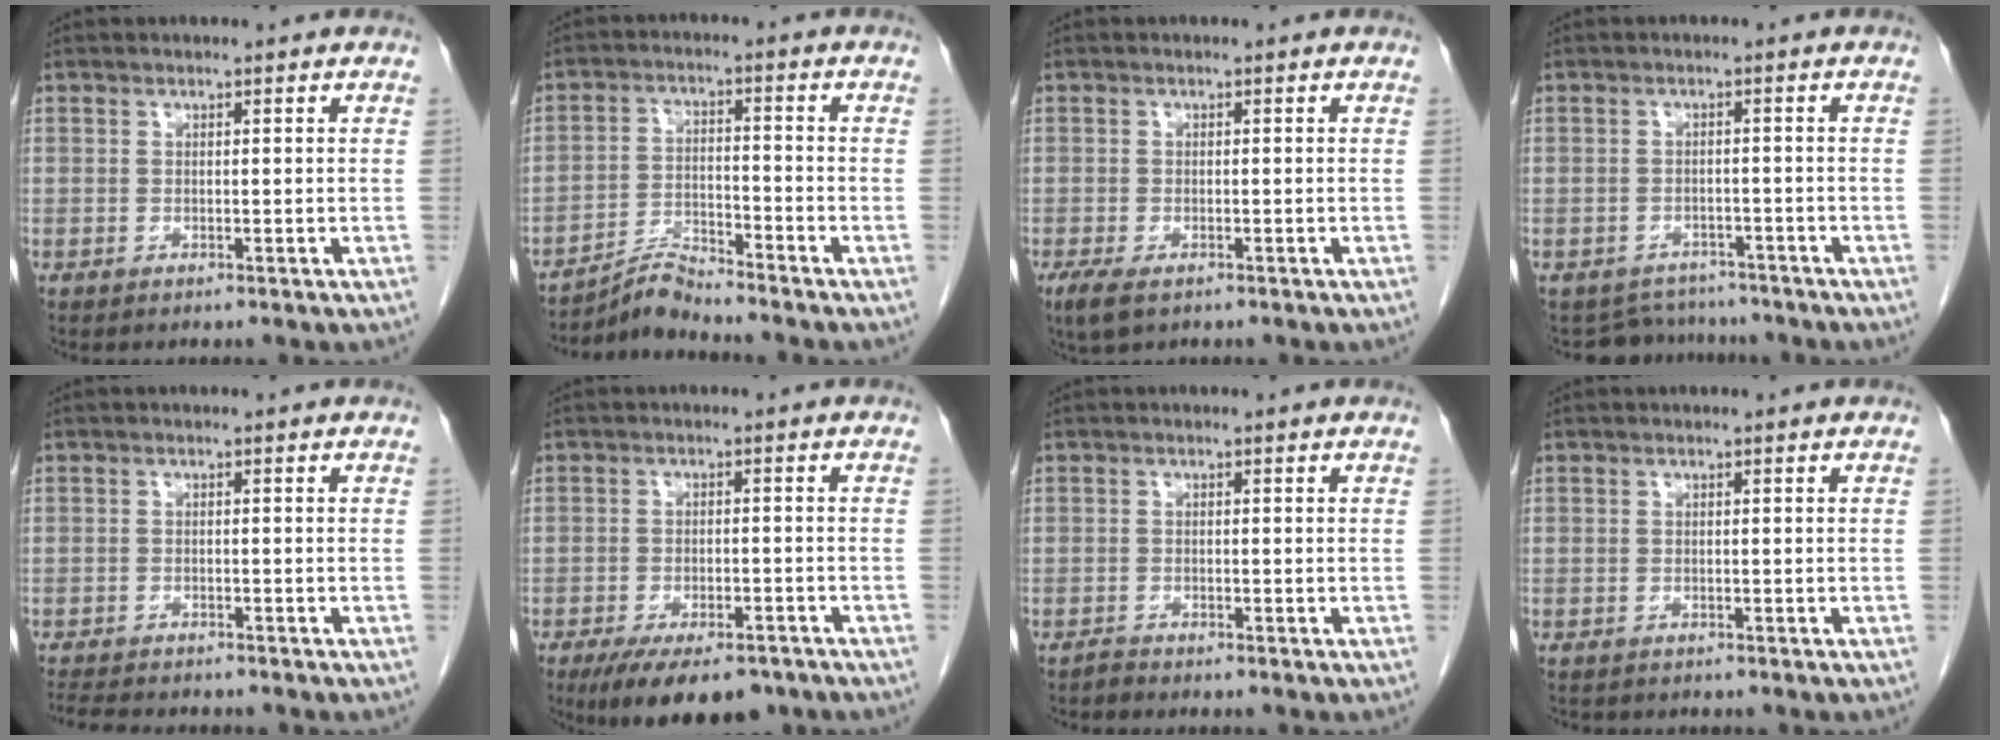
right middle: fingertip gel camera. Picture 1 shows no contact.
{"total": 4.5, "force": [-4.5, -0.7, 0.3], "torque": [-0.008, -0.011, -0.082]}
{"total": 3.4, "force": [-2.1, 1.3, 2.4], "torque": [-0.058, -0.012, -0.031]}
{"total": 5.6, "force": [-5.1, 2.1, -0.8], "torque": [0.013, 0.012, -0.067]}
{"total": 7.1, "force": [-6.4, 1.4, 2.7], "torque": [-0.047, -0.011, -0.098]}
{"total": 11.4, "force": [-8.5, 4.3, 6.3], "torque": [-0.096, -0.011, -0.124]}
{"total": 0.7, "force": [-0.7, 0.0, -0.1], "torque": [0.001, -0.002, -0.015]}
{"total": 1.5, "force": [-1.4, 0.5, 0.4], "torque": [-0.016, -0.005, -0.018]}